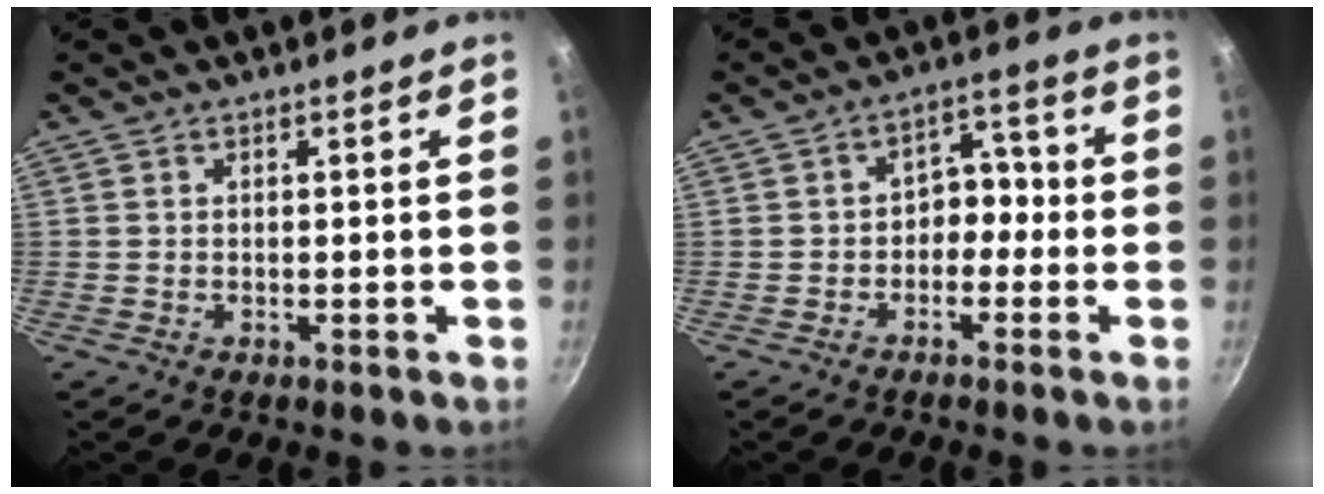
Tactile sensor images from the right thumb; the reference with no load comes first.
{"total": 5.8, "force": [-1.5, 4.3, 3.6], "torque": [-0.020, 0.034, -0.037]}